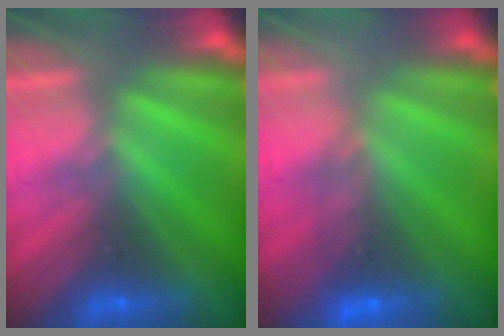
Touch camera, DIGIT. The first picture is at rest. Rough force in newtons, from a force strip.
{"total": 3.9}